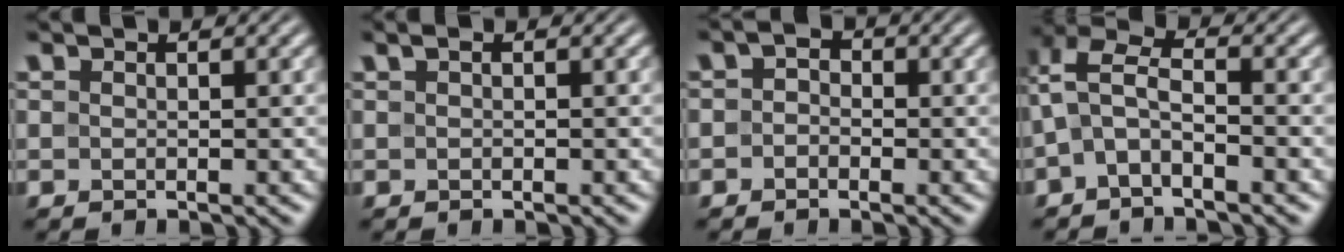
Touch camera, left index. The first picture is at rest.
{"total": 0.5, "force": [0.2, 0.2, 0.4], "torque": [-0.010, 0.004, 0.004]}
{"total": 1.4, "force": [-0.4, 1.2, 0.8], "torque": [-0.012, 0.003, -0.014]}
{"total": 3.8, "force": [-0.9, 1.7, 3.2], "torque": [-0.072, 0.015, -0.031]}